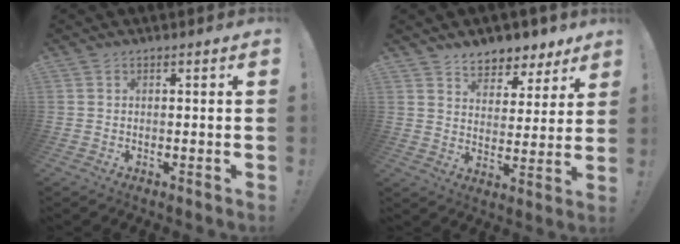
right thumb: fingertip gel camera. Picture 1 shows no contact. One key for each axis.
{"total": 7.7, "fx": 6.4, "fy": 4.0, "fz": 1.4, "tx": -0.015, "ty": -0.056, "tz": 0.119}